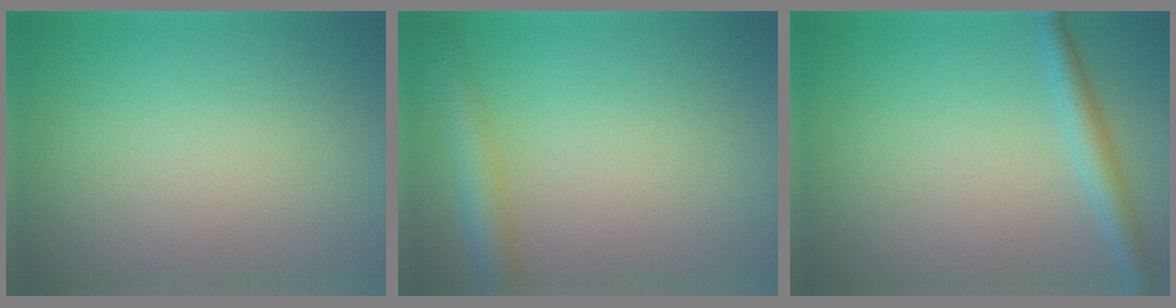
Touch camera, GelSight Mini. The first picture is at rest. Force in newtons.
{"total": 3.2, "press": 3.2, "slide": 0.1}
{"total": 2.3, "press": 2.3, "slide": 0.1}